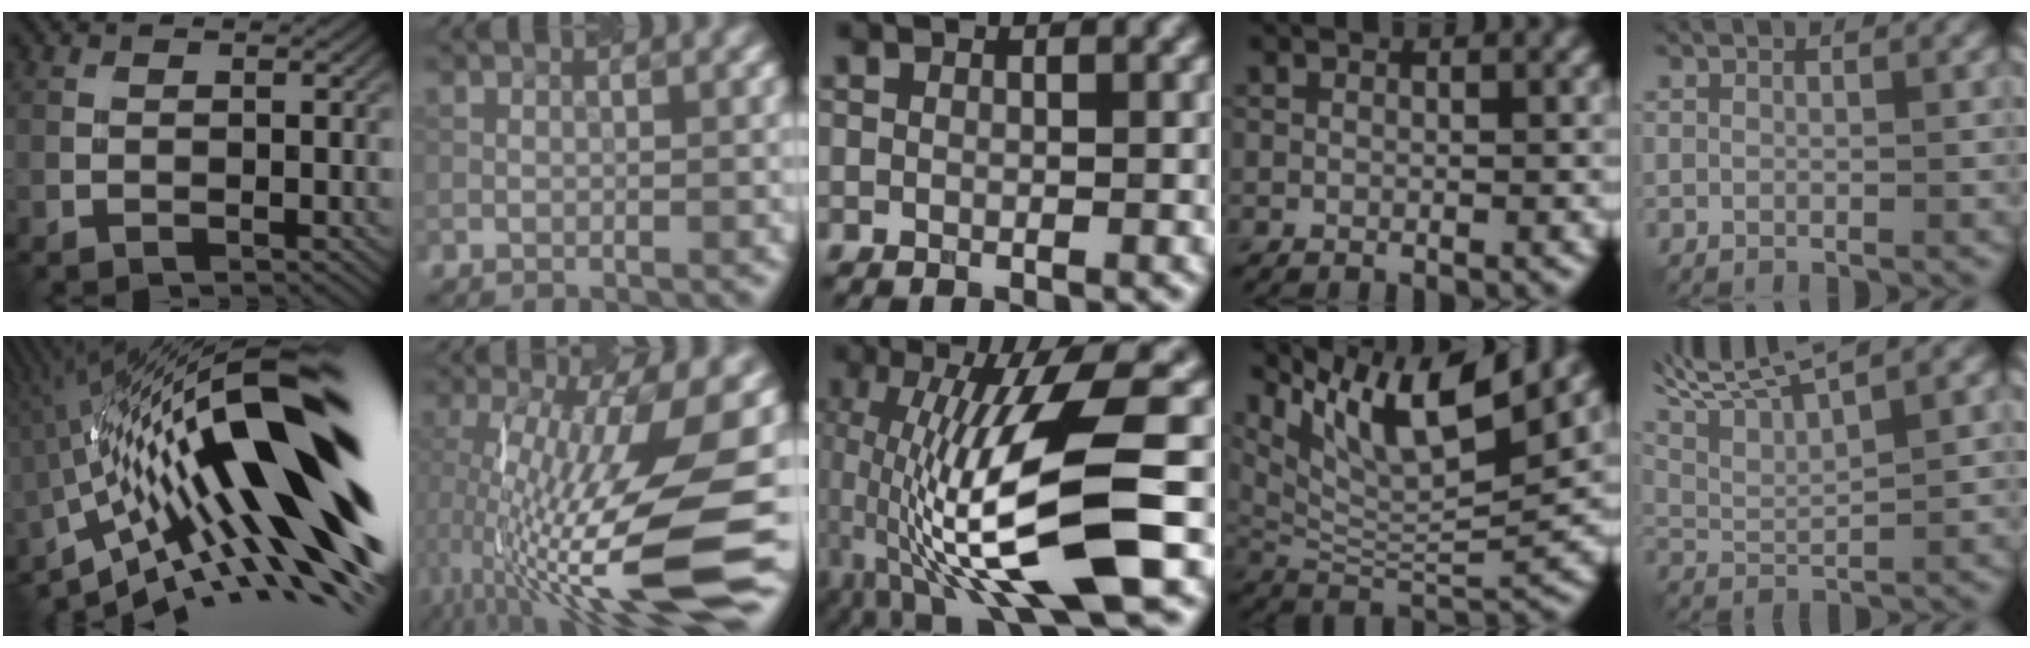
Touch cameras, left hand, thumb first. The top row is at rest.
{"thumb": {"total": 19.8, "force": [-1.8, 5.6, 18.9], "torque": [-0.290, 0.018, -0.055]}, "index": {"total": 15.0, "force": [-2.5, 3.8, 14.3], "torque": [-0.257, -0.005, -0.038]}, "middle": {"total": 12.6, "force": [-2.9, 2.4, 12.0], "torque": [-0.221, -0.001, -0.046]}, "ring": {"total": 10.1, "force": [6.3, 2.4, 7.5], "torque": [-0.134, -0.004, 0.123]}, "little": {"total": 6.4, "force": [4.5, 1.3, 4.4], "torque": [-0.093, 0.017, 0.084]}}